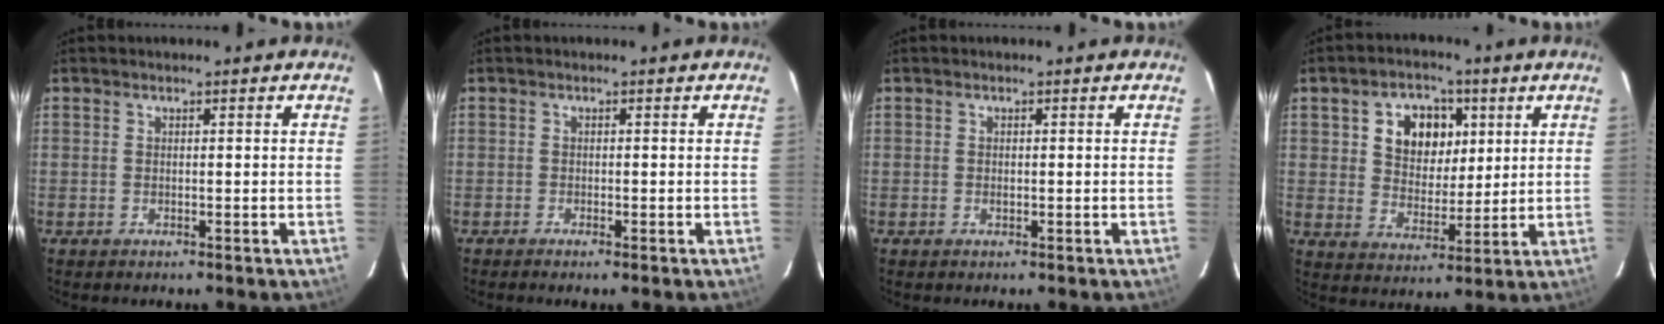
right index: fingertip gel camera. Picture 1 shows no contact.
{"total": 0.9, "force": [-0.7, 0.0, 0.6], "torque": [-0.015, -0.001, -0.013]}
{"total": 0.6, "force": [-0.1, 0.3, 0.5], "torque": [-0.009, 0.002, -0.002]}
{"total": 10.2, "force": [3.4, 7.6, 5.8], "torque": [-0.110, 0.020, 0.063]}